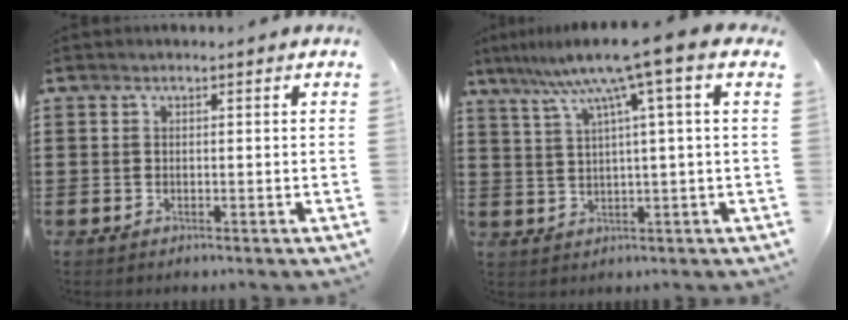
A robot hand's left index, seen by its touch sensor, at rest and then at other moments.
{"total": 8.7, "force": [4.2, -0.8, 7.6], "torque": [-0.156, -0.014, 0.065]}